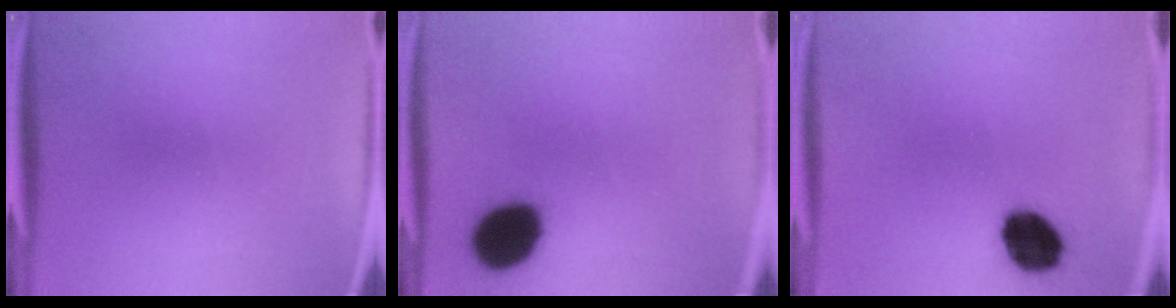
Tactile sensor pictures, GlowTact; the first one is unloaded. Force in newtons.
{"total": 14.4}
{"total": 11.1}